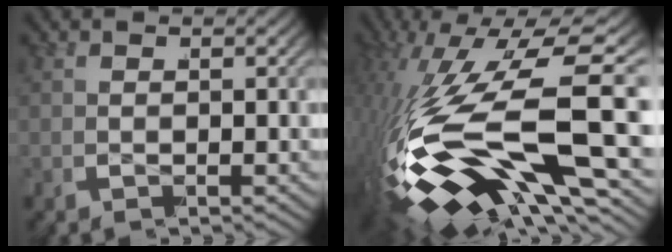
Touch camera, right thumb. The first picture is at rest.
{"total": 17.2, "force": [-4.5, 8.0, 14.6], "torque": [-0.314, -0.036, -0.047]}